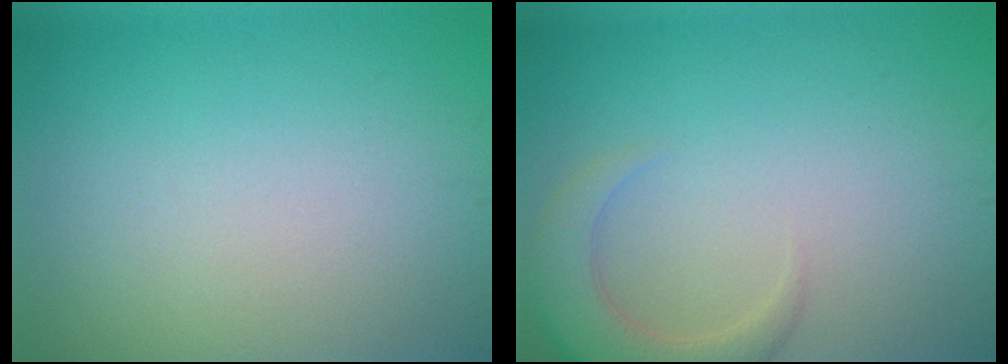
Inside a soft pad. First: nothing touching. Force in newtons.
{"total": 4.0, "press": 4.0, "slide": 0.7}